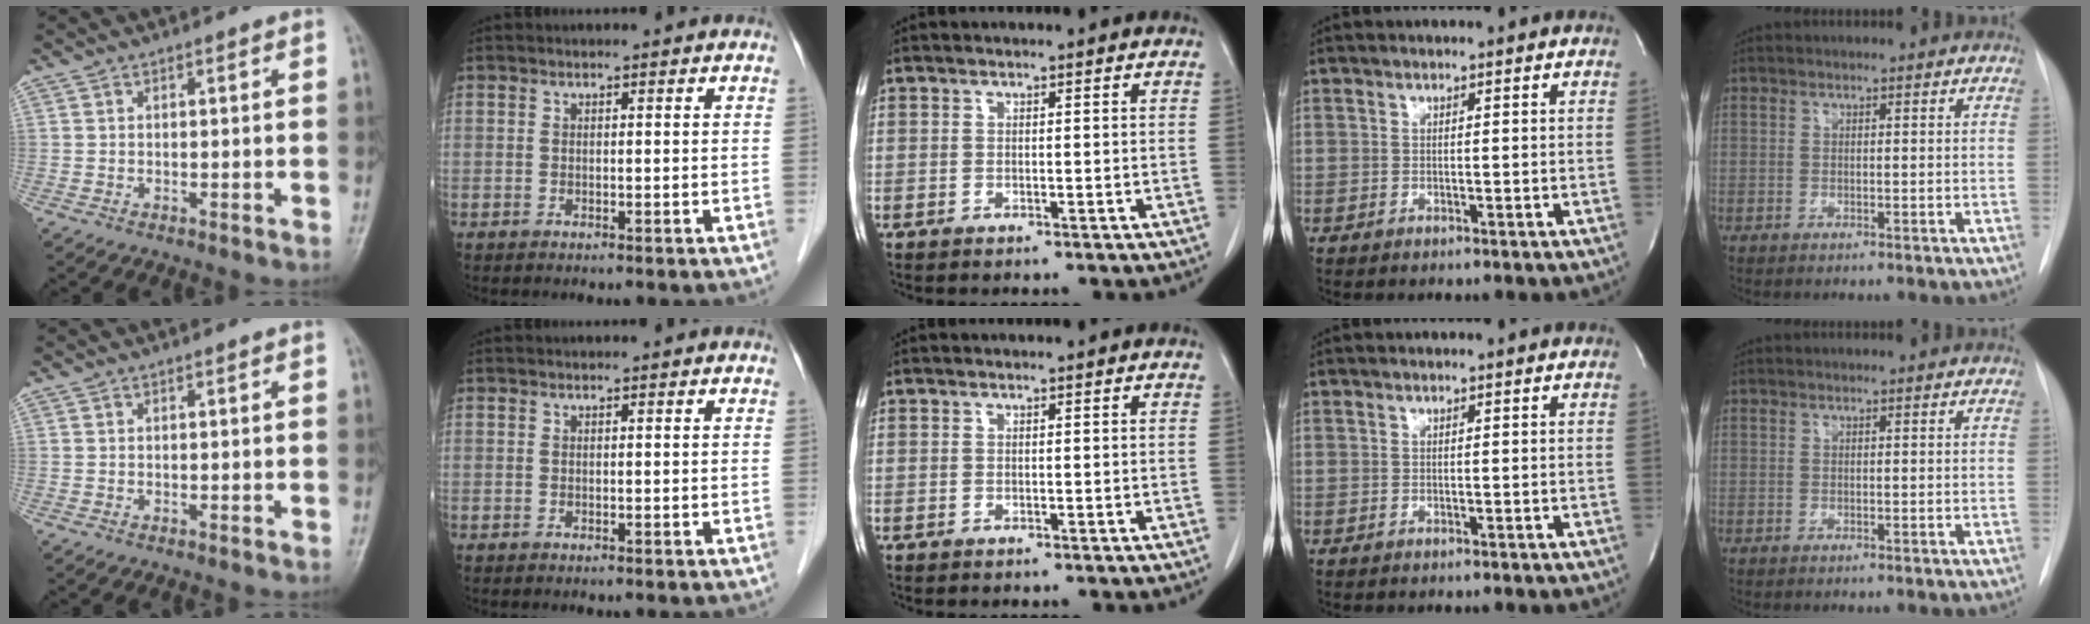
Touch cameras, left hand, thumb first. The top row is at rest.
{}